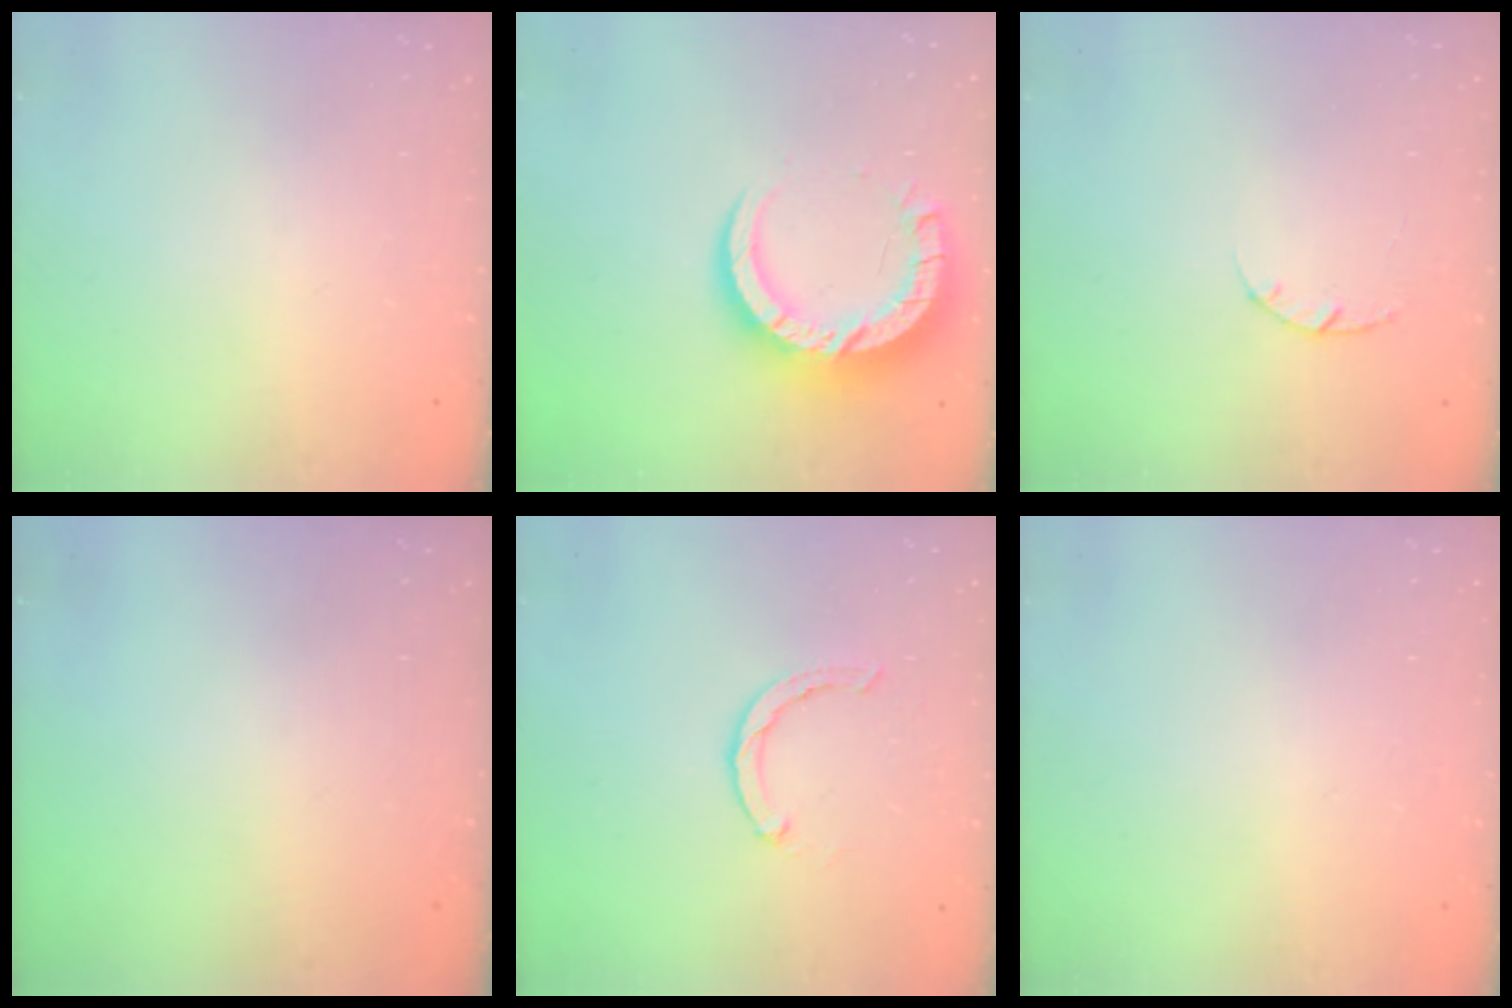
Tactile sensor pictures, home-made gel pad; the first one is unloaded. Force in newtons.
{"total": 13.0, "press": 13.0, "slide": 1.0}
{"total": 2.0, "press": 1.9, "slide": 0.4}
{"total": 0.0}
{"total": 2.4, "press": 2.4, "slide": 0.4}
{"total": 2.6, "press": 2.6, "slide": 0.2}